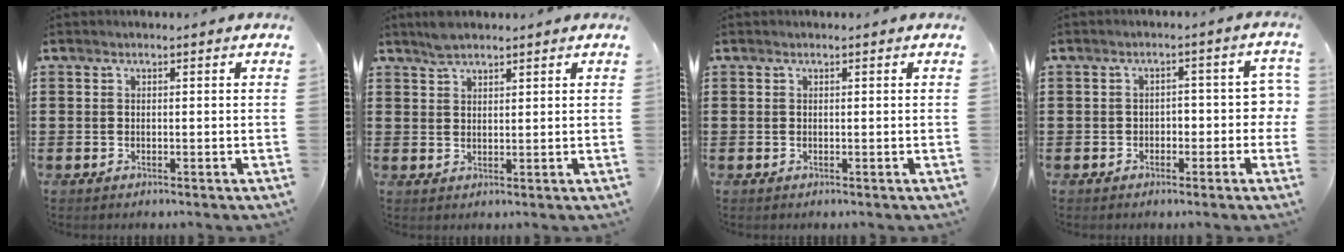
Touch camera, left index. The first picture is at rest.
{"total": 2.7, "force": [2.5, 0.8, 0.9], "torque": [-0.022, 0.003, 0.048]}
{"total": 0.0}
{"total": 3.6, "force": [-1.0, 2.4, 2.5], "torque": [-0.052, 0.011, -0.026]}